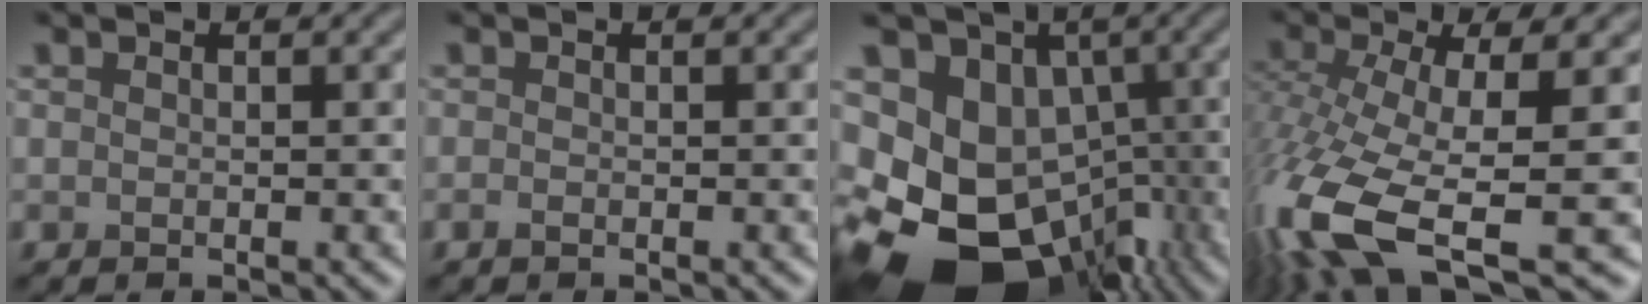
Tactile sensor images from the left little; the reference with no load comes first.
{"total": 0.5, "force": [-0.3, 0.2, 0.4], "torque": [-0.007, -0.003, -0.006]}
{"total": 17.1, "force": [-6.2, 13.4, 8.7], "torque": [-0.140, -0.023, -0.084]}
{"total": 13.0, "force": [-5.0, 4.8, 11.0], "torque": [-0.256, -0.040, -0.077]}